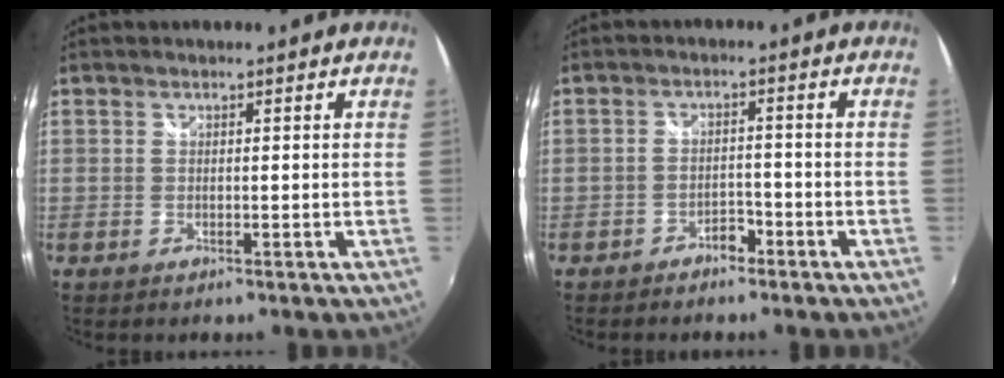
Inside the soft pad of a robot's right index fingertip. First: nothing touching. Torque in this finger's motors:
{"motor_torque": [-0.74, 0.82, 0.01, 0.03]}